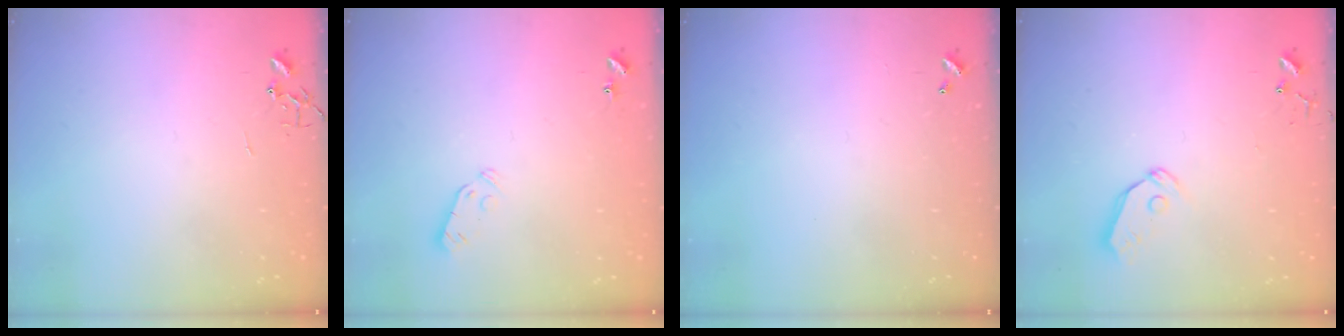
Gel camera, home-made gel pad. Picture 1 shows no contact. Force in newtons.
{"total": 3.7, "press": 3.6, "slide": 0.6}
{"total": 0.0}
{"total": 6.0, "press": 6.0, "slide": 0.5}